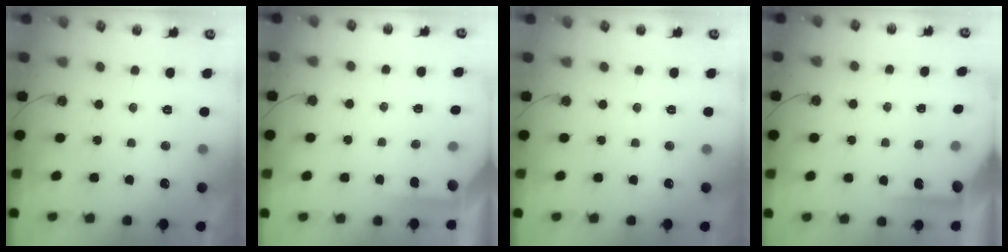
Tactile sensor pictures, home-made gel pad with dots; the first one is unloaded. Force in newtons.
{"total": 1.8, "press": 1.8, "slide": 0.3}
{"total": 0.0}
{"total": 4.1, "press": 4.0, "slide": 0.5}